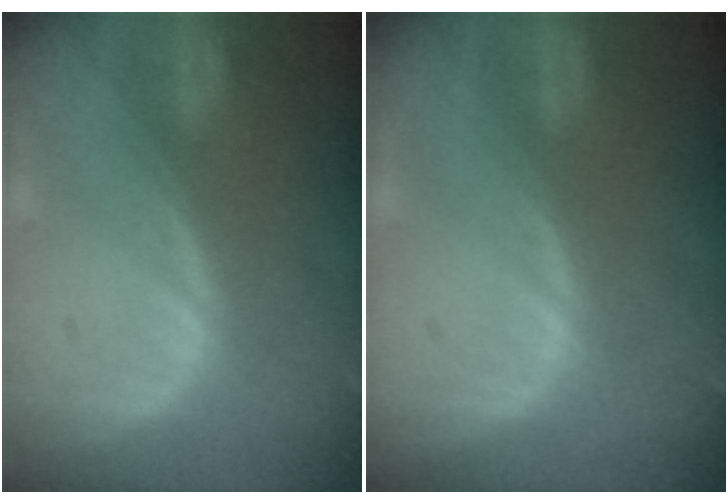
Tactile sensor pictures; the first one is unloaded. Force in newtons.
{"total": 0.0}